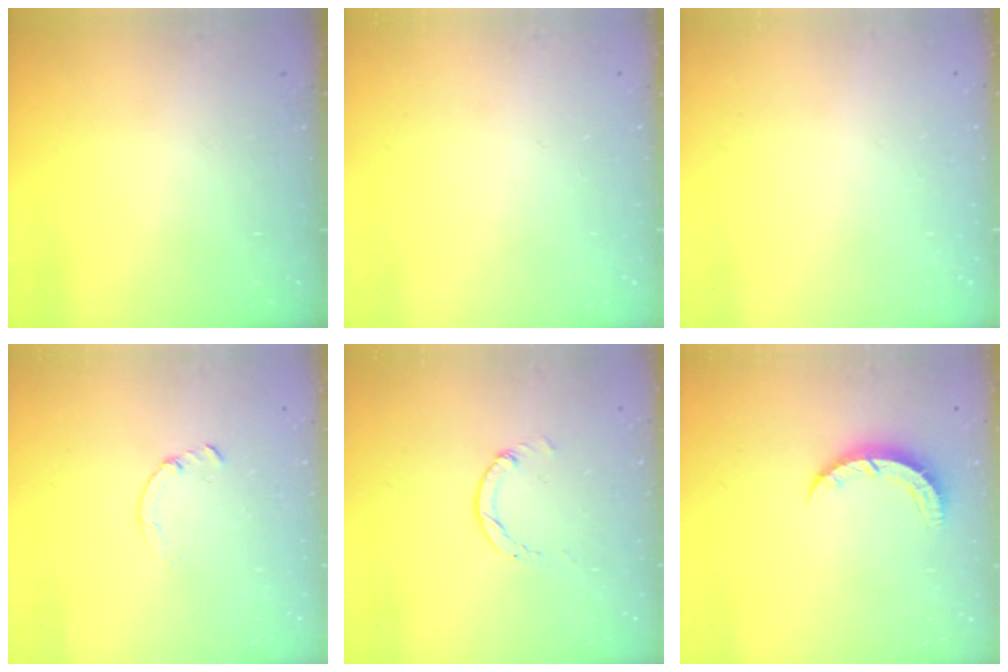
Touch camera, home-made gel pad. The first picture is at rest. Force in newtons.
{"total": 0.0}
{"total": 2.6, "press": 2.6, "slide": 0.2}
{"total": 0.0}
{"total": 1.3, "press": 1.2, "slide": 0.2}
{"total": 4.4, "press": 4.4, "slide": 0.5}